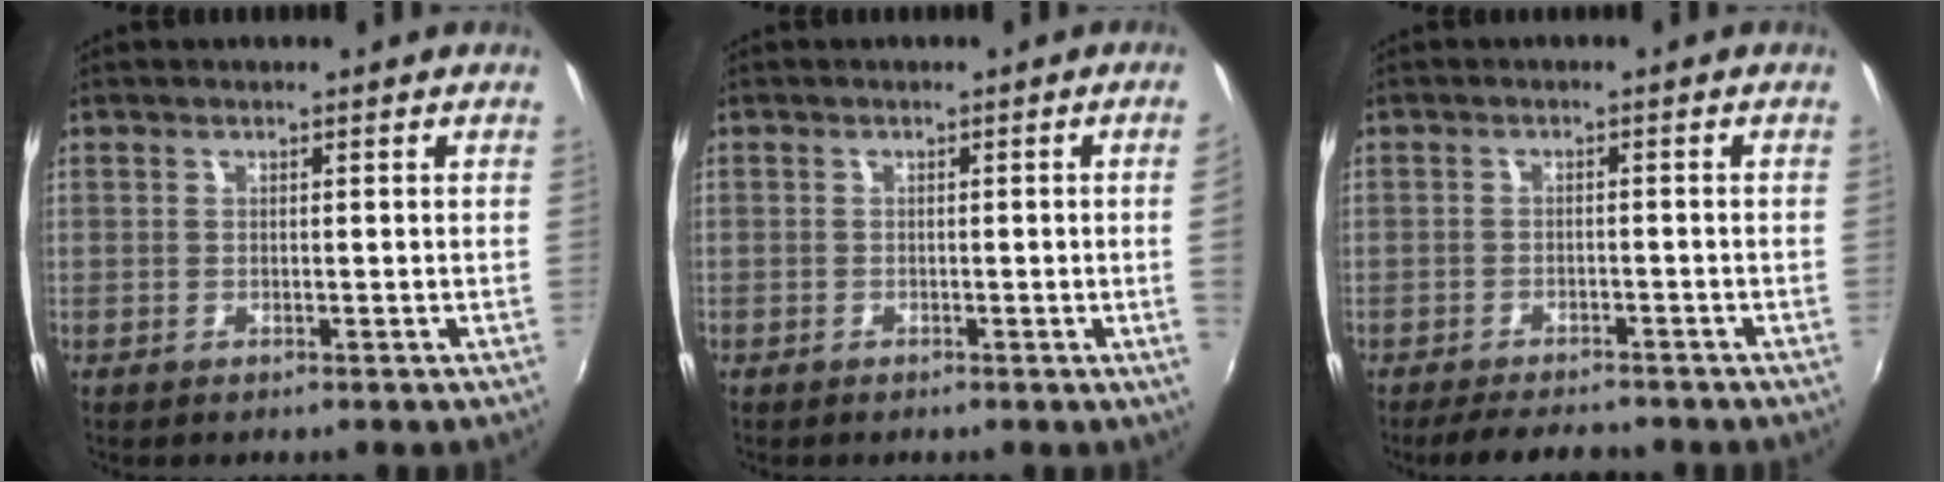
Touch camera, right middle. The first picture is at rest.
{"total": 2.0, "force": [-0.3, -1.1, 1.6], "torque": [-0.025, -0.012, -0.001]}
{"total": 7.2, "force": [-6.3, 2.2, 2.8], "torque": [-0.072, -0.006, -0.095]}